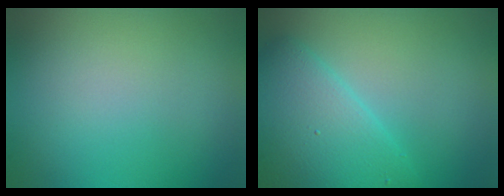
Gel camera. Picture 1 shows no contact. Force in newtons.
{"total": 5.4, "press": 5.4, "slide": 0.1}